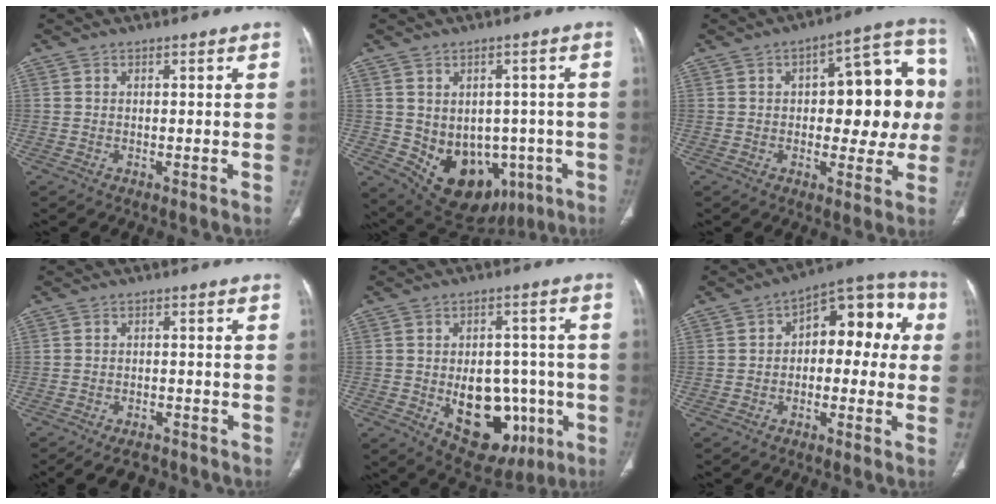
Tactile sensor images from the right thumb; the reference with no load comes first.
{"total": 14.5, "force": [-4.1, 10.9, 8.7], "torque": [-0.093, 0.018, -0.028]}
{"total": 17.2, "force": [1.1, 8.5, 14.8], "torque": [-0.136, 0.035, 0.014]}
{"total": 7.1, "force": [-5.9, 3.1, 2.5], "torque": [-0.029, 0.022, -0.080]}
{"total": 16.6, "force": [-4.5, 10.8, 11.8], "torque": [-0.119, 0.023, -0.043]}
{"total": 12.4, "force": [0.5, 7.6, 9.8], "torque": [-0.080, 0.054, -0.008]}